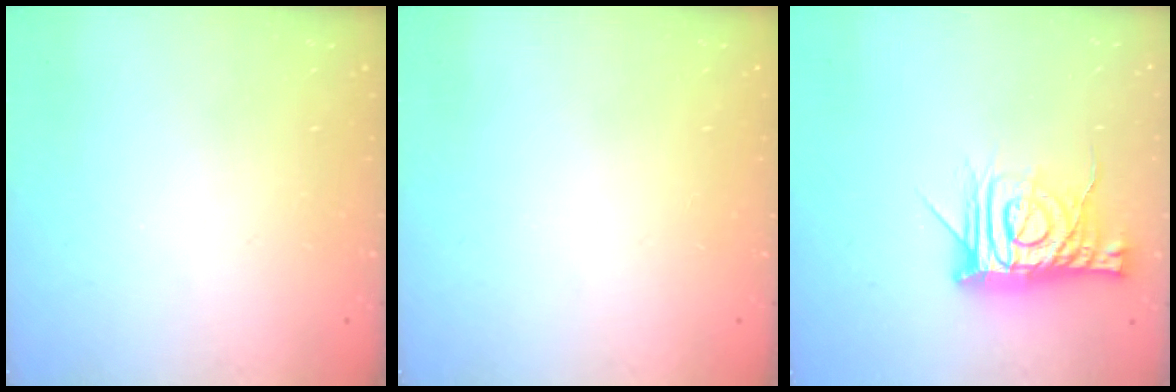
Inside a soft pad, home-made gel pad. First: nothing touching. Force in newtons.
{"total": 0.0}
{"total": 14.3, "press": 14.3, "slide": 1.0}